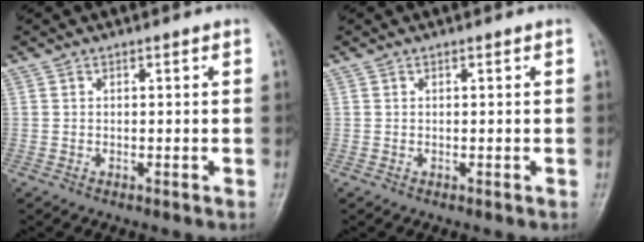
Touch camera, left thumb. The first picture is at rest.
{"total": 0.0}